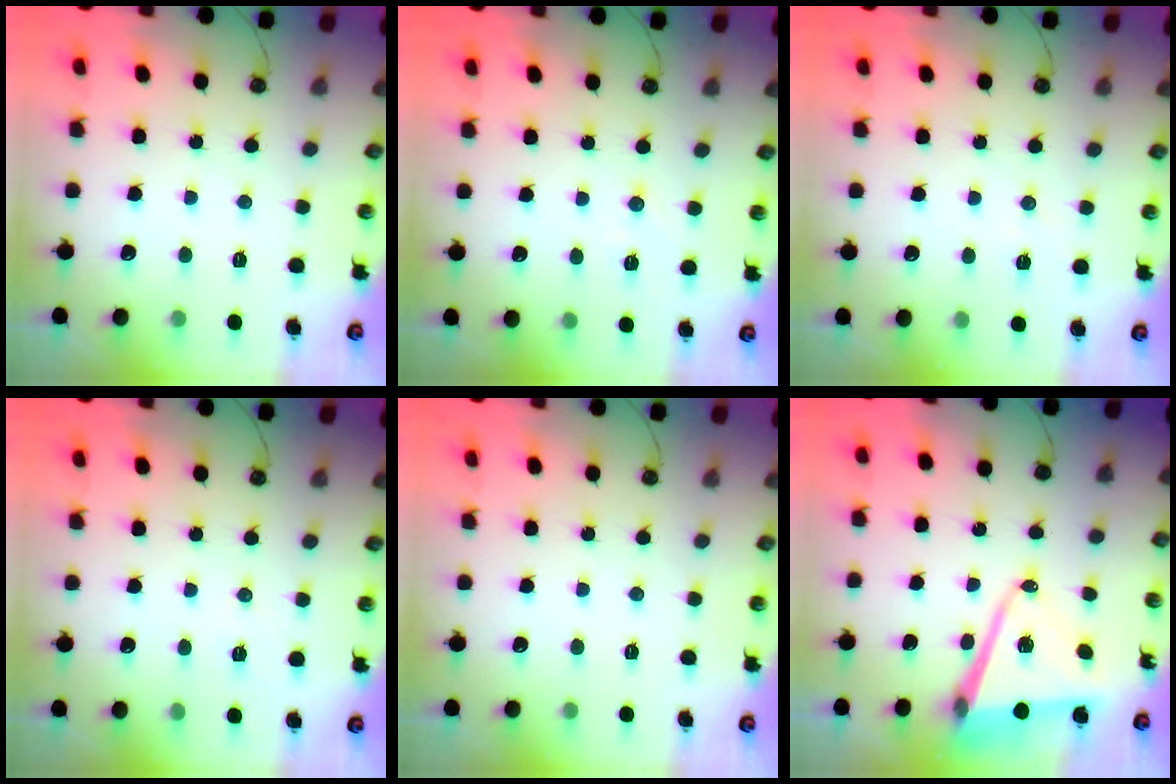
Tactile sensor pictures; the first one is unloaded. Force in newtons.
{"total": 4.6, "press": 4.5, "slide": 1.1}
{"total": 5.8, "press": 3.8, "slide": 4.4}
{"total": 5.9, "press": 4.1, "slide": 4.2}
{"total": 0.0}
{"total": 11.0, "press": 10.6, "slide": 3.0}